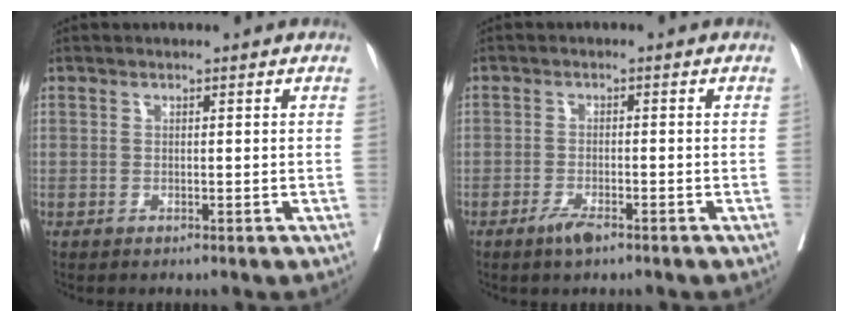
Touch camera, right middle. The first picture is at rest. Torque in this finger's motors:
{"motor_torque": [0.40, -0.46, 0.10, 0.02]}